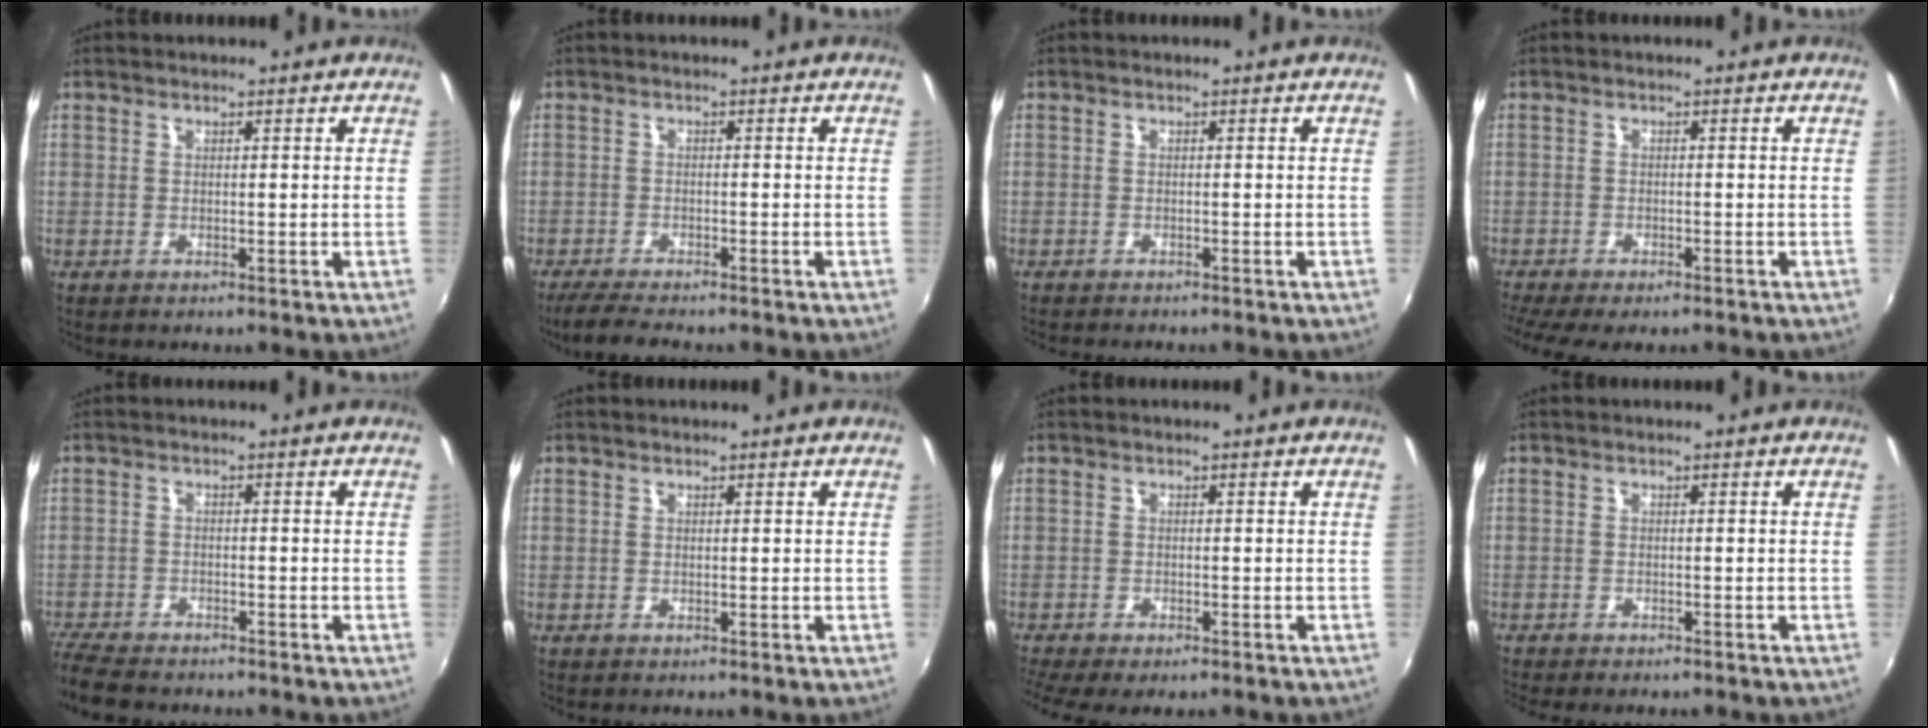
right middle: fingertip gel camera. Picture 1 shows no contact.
{"total": 5.4, "force": [-4.6, 0.6, 2.7], "torque": [-0.071, -0.016, -0.081]}
{"total": 2.1, "force": [-1.9, 0.4, 0.6], "torque": [-0.020, -0.011, -0.031]}
{"total": 6.5, "force": [-5.4, 1.2, 3.4], "torque": [-0.083, -0.034, -0.091]}
{"total": 8.1, "force": [-7.3, 2.2, 2.7], "torque": [-0.090, -0.027, -0.134]}
{"total": 0.0}
{"total": 5.5, "force": [-4.5, 1.1, 3.0], "torque": [-0.076, -0.032, -0.077]}
{"total": 3.4, "force": [-3.0, 0.6, 1.4], "torque": [-0.034, -0.016, -0.050]}